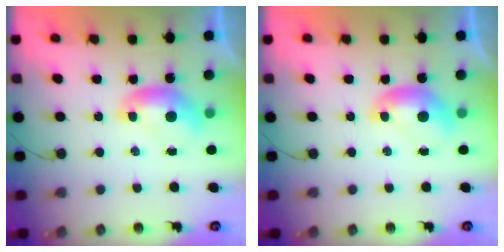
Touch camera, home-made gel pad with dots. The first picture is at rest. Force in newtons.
{"total": 0.0}